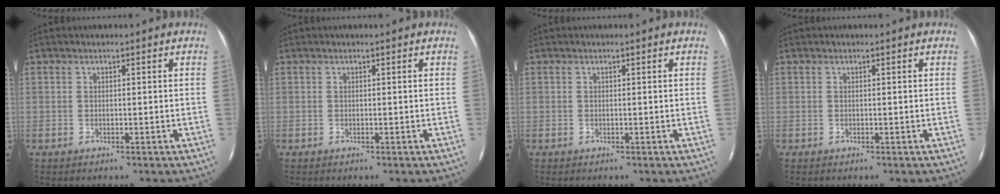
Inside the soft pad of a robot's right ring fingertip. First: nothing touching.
{"total": 0.0}
{"total": 0.0}
{"total": 0.0}